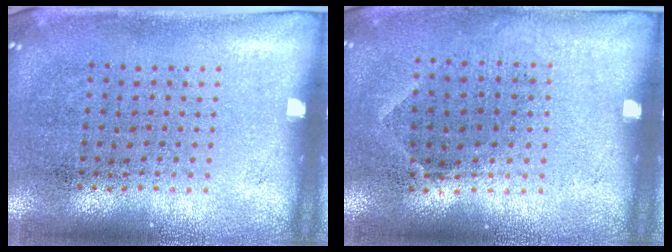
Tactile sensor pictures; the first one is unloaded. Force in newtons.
{"total": 0.8, "press": 0.6, "slide": 0.5}